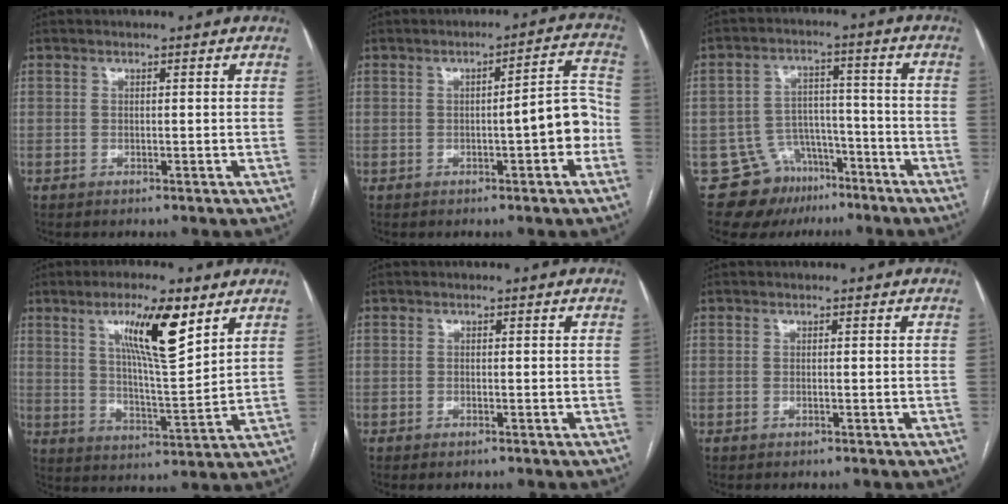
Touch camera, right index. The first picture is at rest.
{"total": 6.8, "force": [-1.7, 1.2, 6.4], "torque": [-0.077, 0.027, -0.024]}
{"total": 9.5, "force": [-6.5, 6.7, 1.1], "torque": [-0.013, 0.048, -0.096]}
{"total": 11.6, "force": [6.0, 1.7, 9.8], "torque": [-0.169, -0.003, 0.101]}
{"total": 0.7, "force": [-0.5, 0.3, 0.4], "torque": [-0.007, -0.001, -0.004]}
{"total": 0.0}